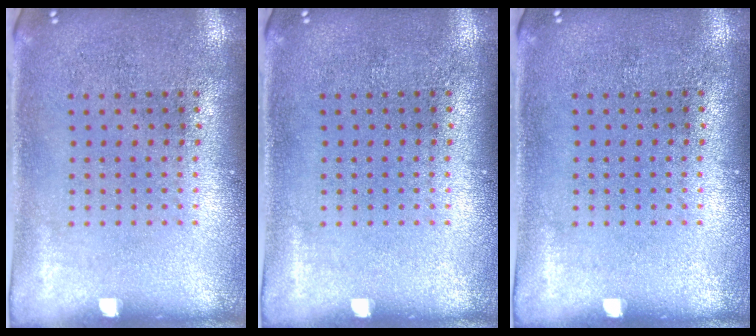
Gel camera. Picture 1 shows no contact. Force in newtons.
{"total": 0.0}
{"total": 0.0}